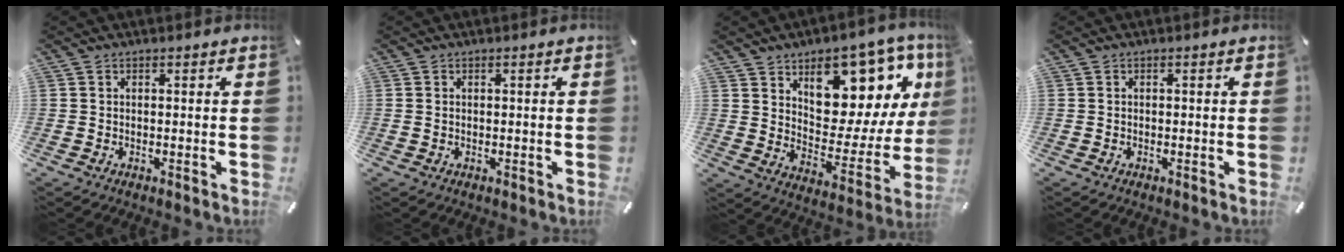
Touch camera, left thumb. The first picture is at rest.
{"total": 0.6, "force": [0.0, 0.1, 0.6], "torque": [-0.012, -0.001, 0.000]}
{"total": 17.1, "force": [10.6, 10.0, 9.0], "torque": [-0.100, -0.100, 0.176]}
{"total": 0.0}